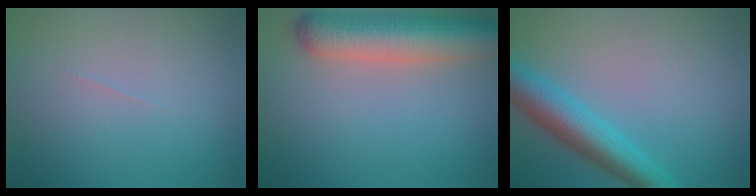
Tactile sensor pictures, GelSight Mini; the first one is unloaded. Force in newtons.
{"total": 7.5, "press": 7.5, "slide": 0.6}
{"total": 5.4, "press": 5.4, "slide": 0.1}